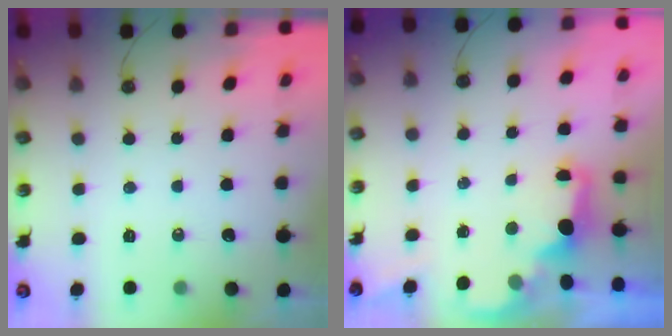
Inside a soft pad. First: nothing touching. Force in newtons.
{"total": 2.2, "press": 2.1, "slide": 0.7}